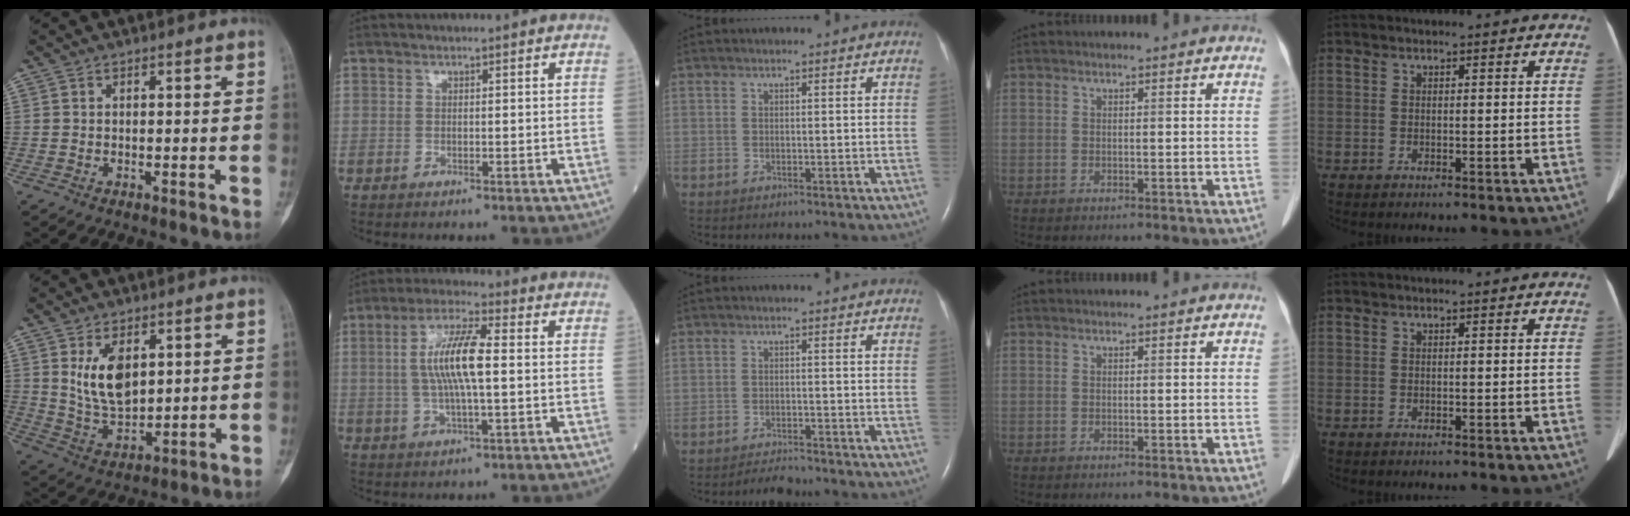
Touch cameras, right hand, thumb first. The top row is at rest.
{"thumb": {"total": 9.9, "force": [3.3, 5.6, 7.5], "torque": [-0.118, -0.021, 0.078]}, "index": {"total": 9.8, "force": [0.6, 1.6, 9.6], "torque": [-0.190, 0.010, 0.010]}, "middle": {"total": 2.3, "force": [-2.3, 0.0, 0.2], "torque": [-0.011, -0.013, -0.037]}}